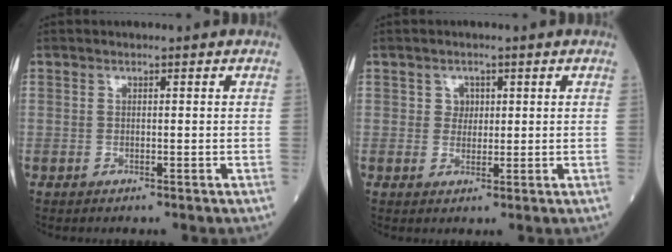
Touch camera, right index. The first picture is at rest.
{"total": 2.0, "force": [0.6, 1.8, 0.7], "torque": [-0.004, 0.000, 0.005]}